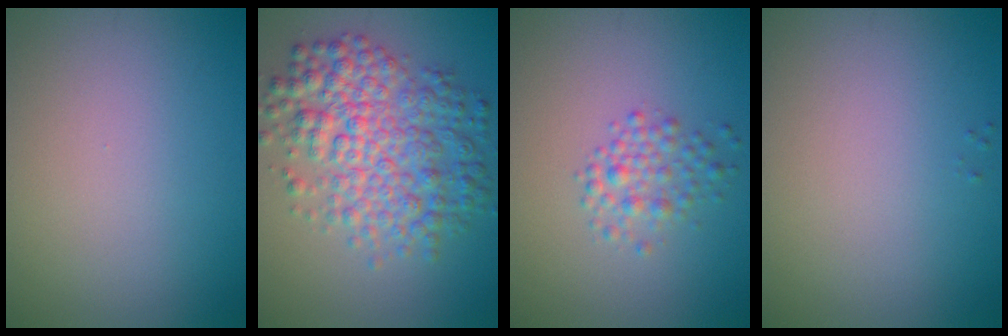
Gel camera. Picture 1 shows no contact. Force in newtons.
{"total": 7.2, "press": 7.2, "slide": 0.1}
{"total": 2.2, "press": 2.2, "slide": 0.1}
{"total": 0.0}